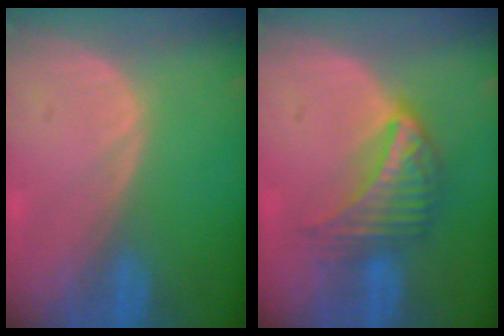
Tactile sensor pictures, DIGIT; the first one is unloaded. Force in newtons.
{"total": 7.5, "press": 6.6, "slide": 3.6}